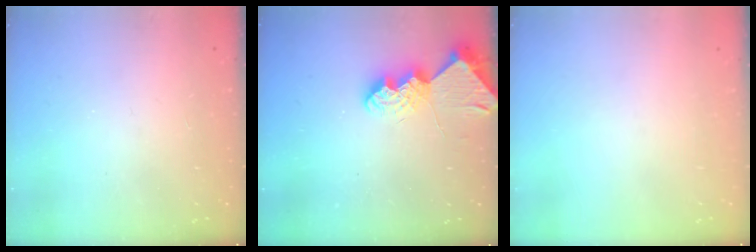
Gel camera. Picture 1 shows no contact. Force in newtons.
{"total": 9.1, "press": 9.0, "slide": 0.7}
{"total": 0.0}